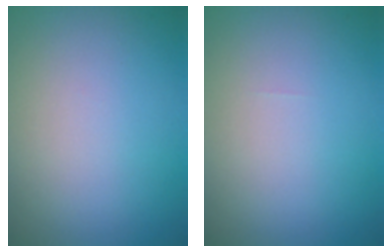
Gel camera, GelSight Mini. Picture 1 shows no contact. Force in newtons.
{"total": 0.0}